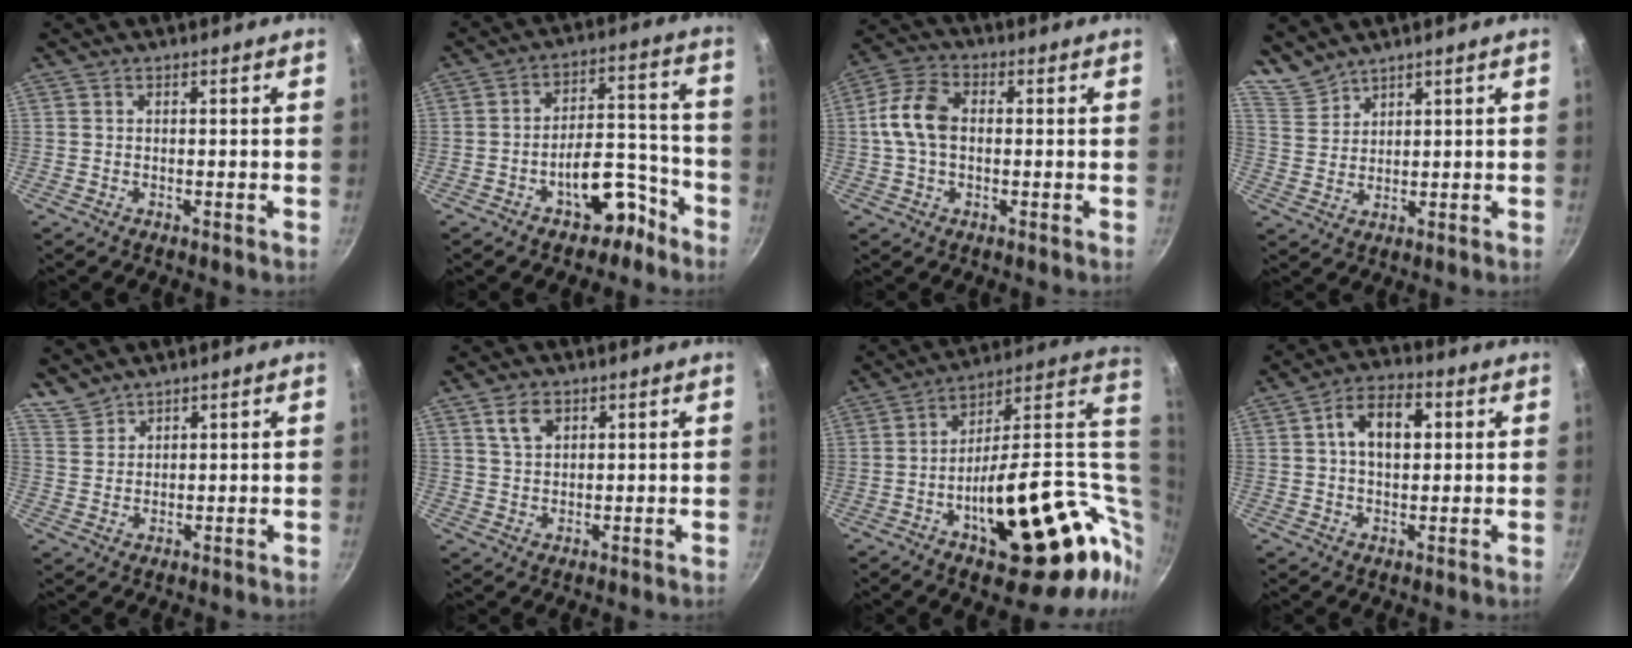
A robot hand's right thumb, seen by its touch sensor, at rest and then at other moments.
{"total": 10.8, "force": [-6.5, 5.7, 6.5], "torque": [-0.048, 0.086, -0.081]}
{"total": 9.4, "force": [0.4, 6.0, 7.2], "torque": [-0.140, 0.028, -0.003]}
{"total": 4.6, "force": [4.3, 1.7, 0.1], "torque": [-0.007, -0.001, 0.102]}
{"total": 3.5, "force": [3.3, 1.2, 0.1], "torque": [-0.002, 0.002, 0.076]}
{"total": 4.2, "force": [2.0, 2.9, 2.2], "torque": [-0.028, -0.002, 0.044]}
{"total": 30.9, "force": [-0.2, 13.2, 28.0], "torque": [-0.373, 0.004, 0.011]}
{"total": 9.2, "force": [2.0, 5.7, 6.9], "torque": [-0.094, 0.011, 0.024]}